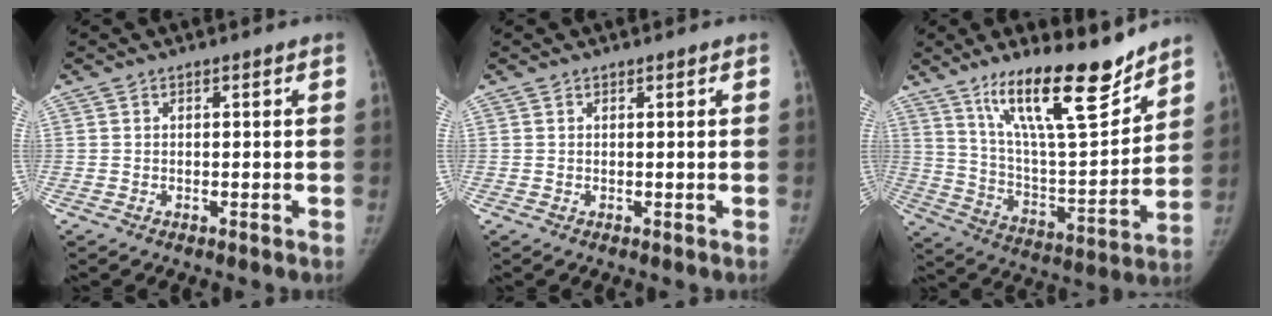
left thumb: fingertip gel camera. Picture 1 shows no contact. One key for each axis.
{"total": 0.0}
{"total": 20.5, "fx": 14.8, "fy": 4.8, "fz": 13.4, "tx": -0.190, "ty": -0.087, "tz": 0.258}